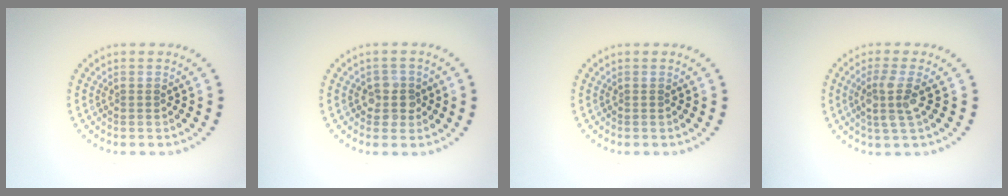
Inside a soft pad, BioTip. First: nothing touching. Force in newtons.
{"total": 2.3, "press": 2.1, "slide": 1.0}
{"total": 0.0}
{"total": 3.0, "press": 2.3, "slide": 1.8}